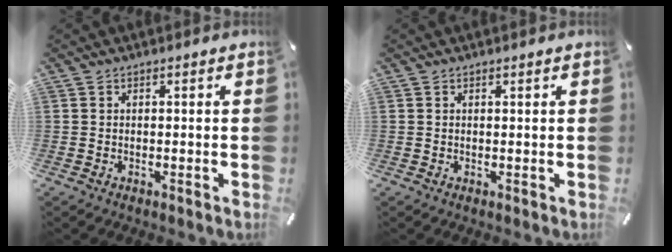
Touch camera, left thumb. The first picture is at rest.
{"total": 0.0}